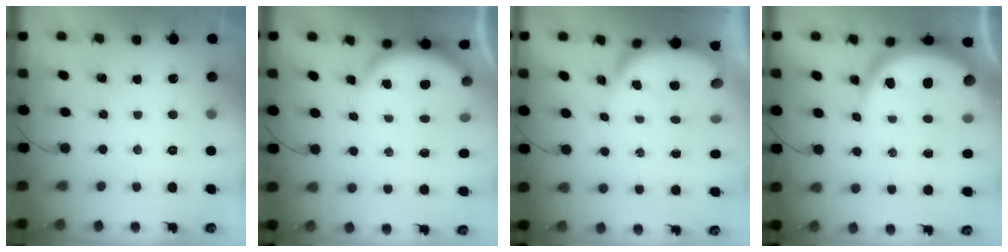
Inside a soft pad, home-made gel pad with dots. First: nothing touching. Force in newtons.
{"total": 5.1, "press": 5.1, "slide": 0.6}
{"total": 5.7, "press": 5.6, "slide": 0.9}
{"total": 11.4, "press": 11.3, "slide": 1.1}